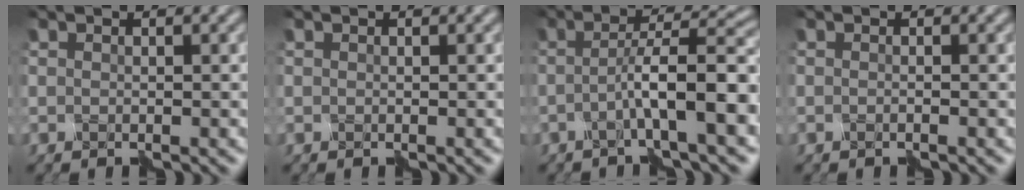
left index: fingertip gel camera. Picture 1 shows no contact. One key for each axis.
{"total": 0.0}
{"total": 7.4, "fx": -1.9, "fy": 1.4, "fz": 7.0, "tx": -0.103, "ty": 0.016, "tz": -0.041}
{"total": 0.6, "fx": -0.5, "fy": 0.1, "fz": 0.4, "tx": -0.003, "ty": -0.006, "tz": -0.008}